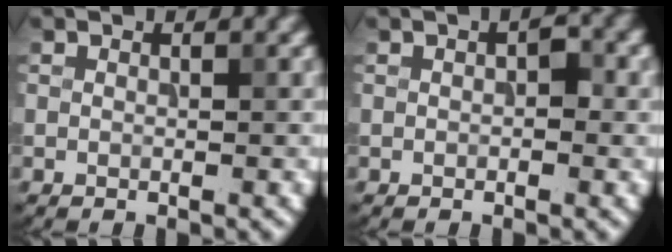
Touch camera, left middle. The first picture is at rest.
{"total": 1.2, "force": [0.0, 0.6, 1.1], "torque": [-0.013, 0.001, 0.001]}